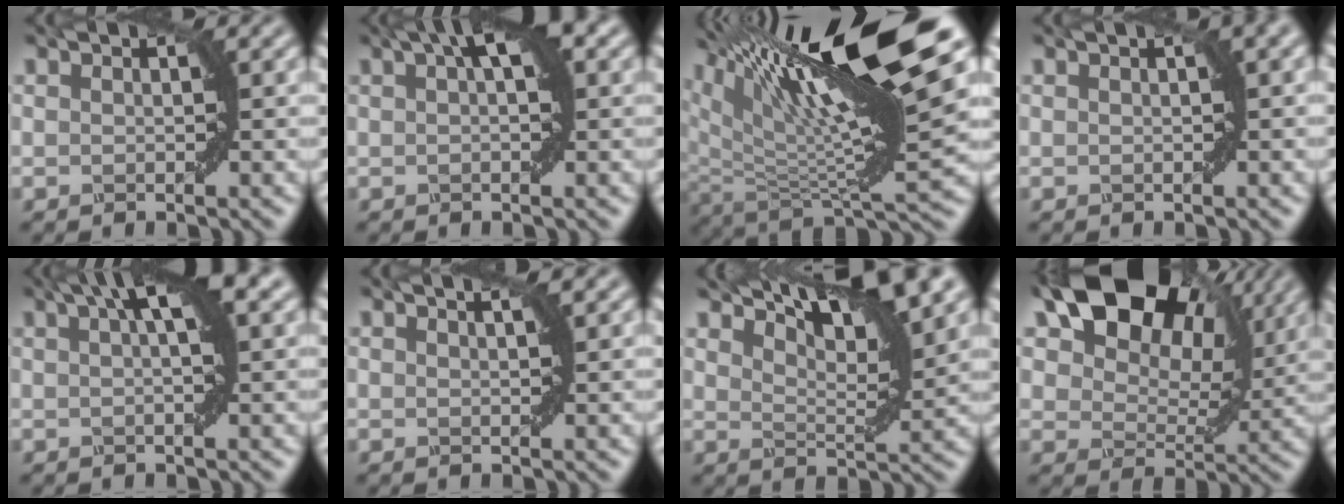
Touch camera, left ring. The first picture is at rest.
{"total": 4.2, "force": [1.5, 1.1, 3.7], "torque": [-0.047, 0.016, 0.023]}
{"total": 16.1, "force": [7.9, 4.1, 13.4], "torque": [-0.235, 0.023, 0.152]}
{"total": 1.8, "force": [0.9, 0.4, 1.6], "torque": [-0.017, 0.009, 0.012]}
{"total": 5.6, "force": [2.4, 1.3, 5.0], "torque": [-0.056, 0.025, 0.031]}
{"total": 2.0, "force": [1.2, 0.7, 1.4], "torque": [0.006, 0.005, -0.004]}
{"total": 9.4, "force": [6.7, 2.1, 6.3], "torque": [-0.098, 0.017, 0.106]}
{"total": 12.3, "force": [6.8, 7.1, 7.4], "torque": [-0.116, 0.012, 0.124]}